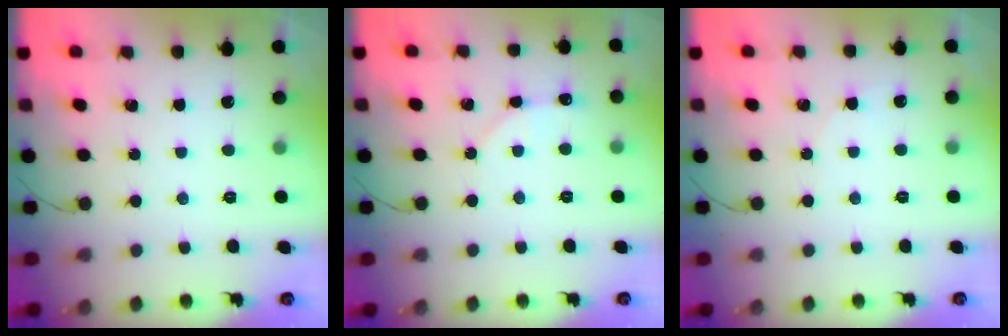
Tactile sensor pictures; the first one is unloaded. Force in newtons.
{"total": 3.9, "press": 3.9, "slide": 0.4}
{"total": 3.9, "press": 3.3, "slide": 2.2}